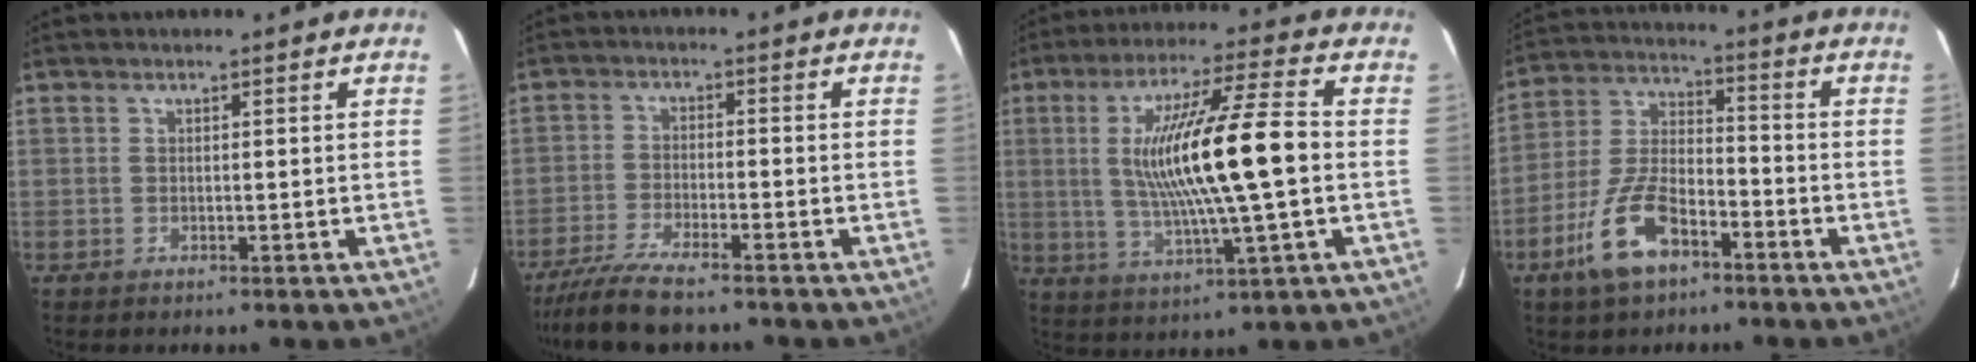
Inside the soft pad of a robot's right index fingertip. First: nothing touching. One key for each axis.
{"total": 9.2, "fx": -7.7, "fy": 0.7, "fz": 4.9, "tx": -0.085, "ty": -0.025, "tz": -0.131}
{"total": 16.2, "fx": 0.1, "fy": 0.5, "fz": 16.2, "tx": -0.300, "ty": 0.003, "tz": 0.001}
{"total": 11.2, "fx": -6.3, "fy": 4.8, "fz": 7.9, "tx": -0.180, "ty": 0.007, "tz": -0.119}